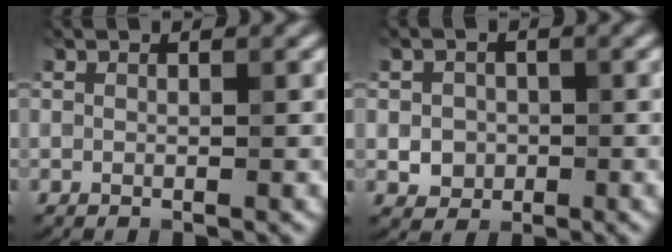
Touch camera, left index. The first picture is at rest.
{"total": 2.4, "force": [-0.3, 2.1, 1.0], "torque": [-0.013, -0.005, -0.007]}